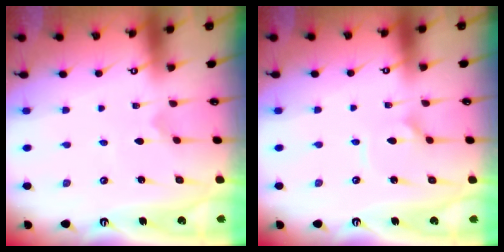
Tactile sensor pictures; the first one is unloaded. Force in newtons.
{"total": 2.9, "press": 2.8, "slide": 0.4}